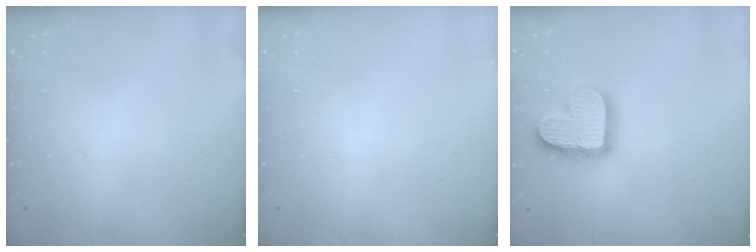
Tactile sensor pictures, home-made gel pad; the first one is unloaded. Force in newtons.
{"total": 0.0}
{"total": 15.6, "press": 15.5, "slide": 1.3}